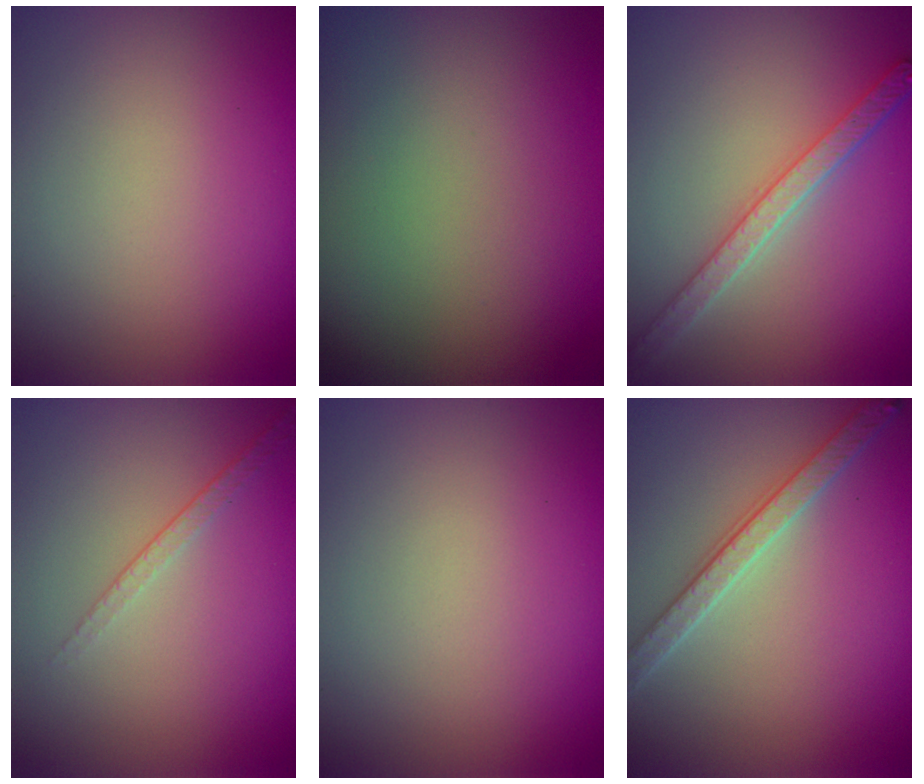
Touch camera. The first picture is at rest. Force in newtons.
{"total": 0.0}
{"total": 4.3, "press": 3.9, "slide": 1.9}
{"total": 1.4, "press": 0.8, "slide": 1.1}
{"total": 0.0}
{"total": 3.6, "press": 3.2, "slide": 1.6}